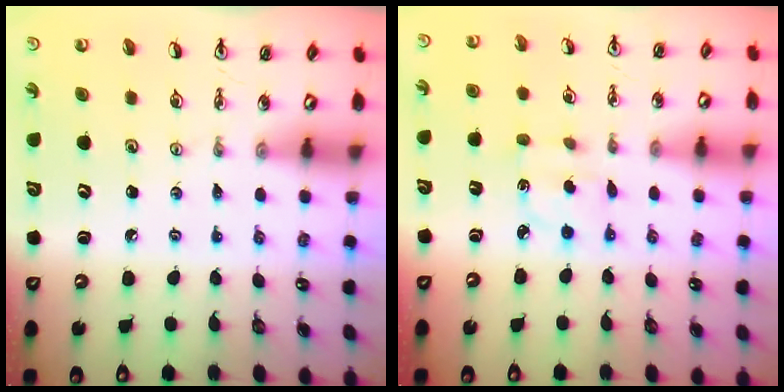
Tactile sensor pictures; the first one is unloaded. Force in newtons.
{"total": 2.6, "press": 2.5, "slide": 0.7}